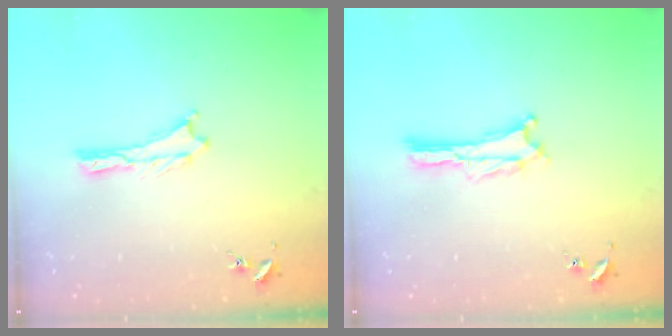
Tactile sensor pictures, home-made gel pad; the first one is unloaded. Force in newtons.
{"total": 0.0}